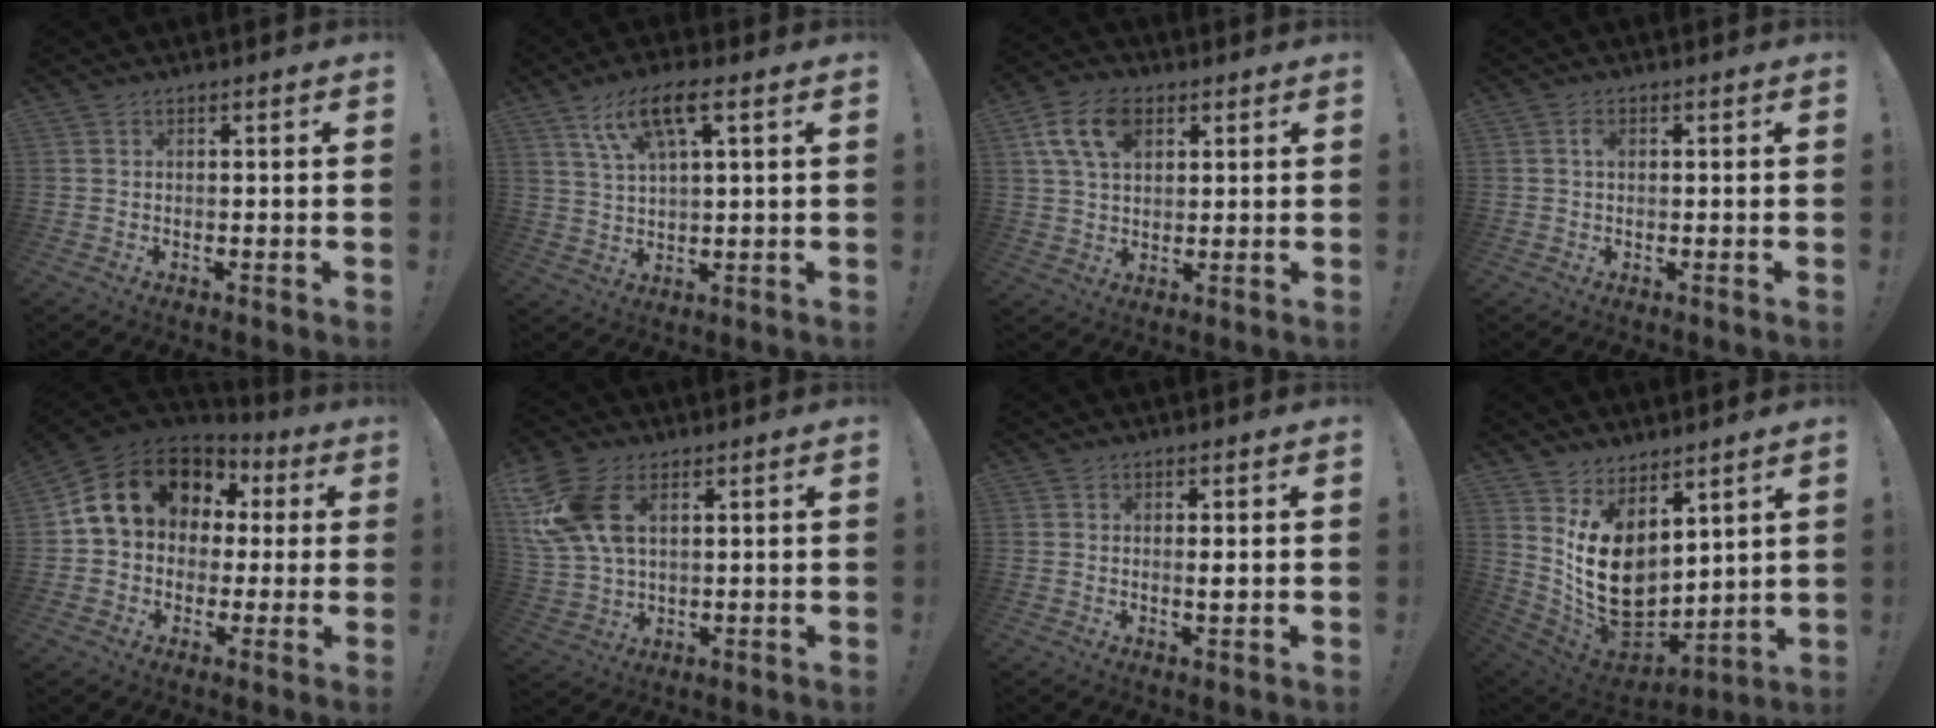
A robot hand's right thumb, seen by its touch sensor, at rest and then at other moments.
{"total": 10.3, "force": [5.0, 3.3, 8.3], "torque": [-0.155, -0.004, 0.093]}
{"total": 11.9, "force": [4.9, 7.6, 7.6], "torque": [-0.146, -0.001, 0.091]}
{"total": 1.7, "force": [0.3, 1.0, 1.3], "torque": [-0.019, 0.001, 0.003]}
{"total": 17.3, "force": [5.7, 12.9, 10.0], "torque": [-0.167, -0.007, 0.115]}
{"total": 15.1, "force": [5.3, 9.4, 10.5], "torque": [-0.218, -0.010, 0.103]}
{"total": 1.4, "force": [0.2, 0.1, 1.4], "torque": [-0.011, -0.009, 0.000]}
{"total": 16.4, "force": [3.2, 12.2, 10.6], "torque": [-0.180, -0.047, 0.076]}